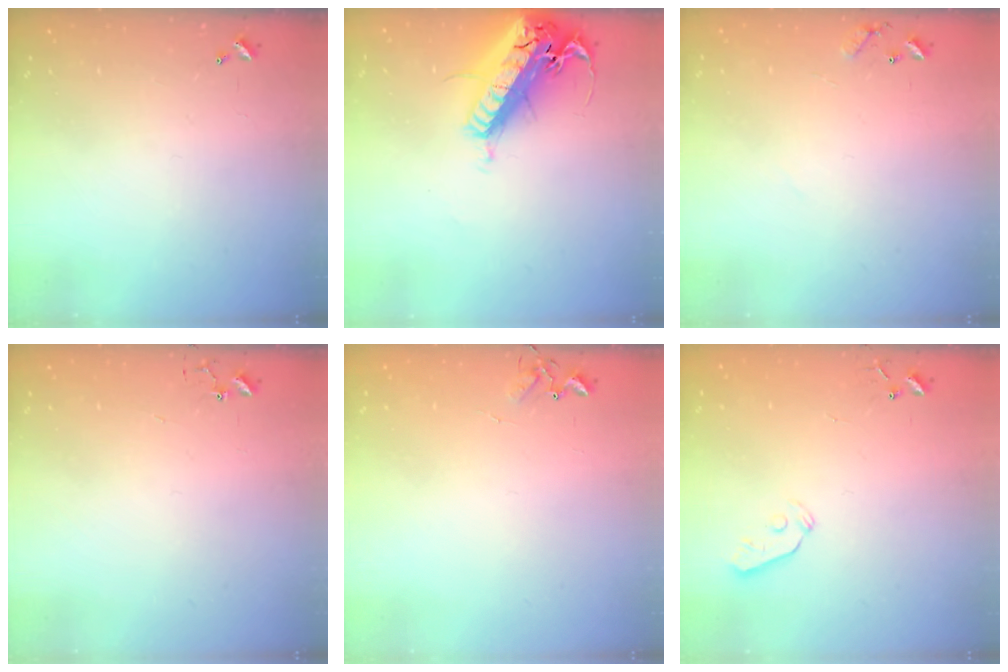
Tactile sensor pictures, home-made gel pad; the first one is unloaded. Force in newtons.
{"total": 26.2, "press": 25.6, "slide": 5.5}
{"total": 7.2, "press": 7.2, "slide": 0.5}
{"total": 3.1, "press": 3.1, "slide": 0.3}
{"total": 4.5, "press": 4.5, "slide": 0.5}
{"total": 3.6, "press": 3.5, "slide": 0.7}